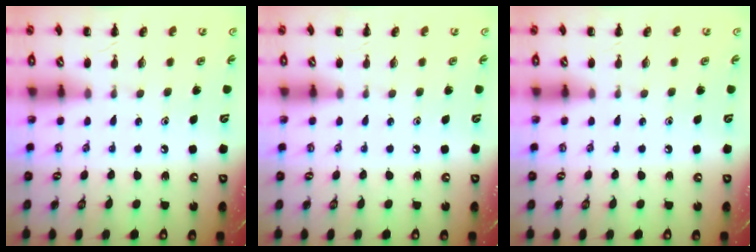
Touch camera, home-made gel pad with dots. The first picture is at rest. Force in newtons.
{"total": 0.0}
{"total": 0.0}